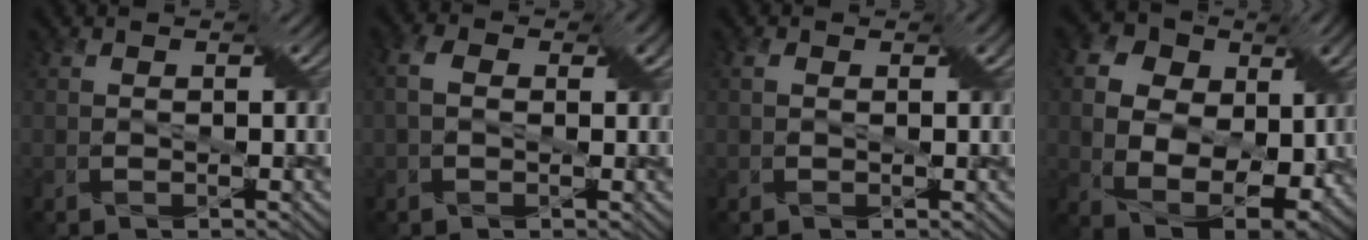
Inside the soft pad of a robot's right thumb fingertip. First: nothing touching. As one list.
[{"total": 4.5, "force": [0.7, 3.1, 3.2], "torque": [-0.062, 0.012, 0.002]}, {"total": 1.8, "force": [0.6, 1.2, 1.1], "torque": [-0.018, 0.001, 0.012]}, {"total": 12.5, "force": [1.4, 9.7, 7.7], "torque": [-0.179, -0.007, 0.036]}]